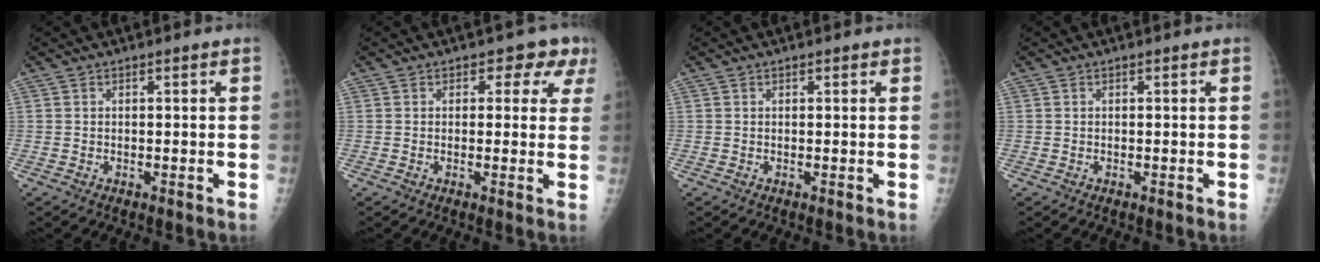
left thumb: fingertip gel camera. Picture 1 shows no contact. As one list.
[{"total": 4.8, "force": [2.6, 3.3, 2.3], "torque": [0.014, -0.008, 0.018]}, {"total": 0.6, "force": [0.5, 0.3, 0.3], "torque": [-0.001, -0.002, 0.004]}, {"total": 0.0}]